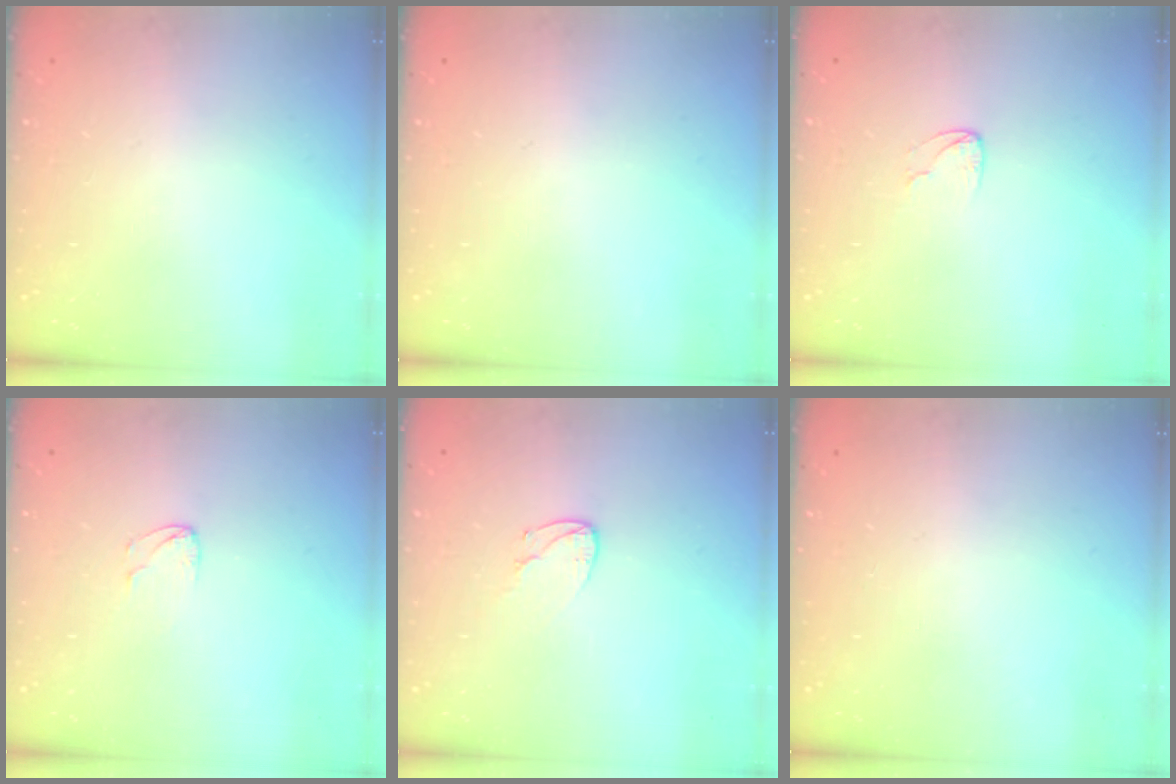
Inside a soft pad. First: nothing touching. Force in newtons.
{"total": 0.0}
{"total": 3.8, "press": 3.8, "slide": 0.3}
{"total": 4.1, "press": 4.1, "slide": 0.3}
{"total": 3.7, "press": 3.6, "slide": 0.3}
{"total": 0.0}